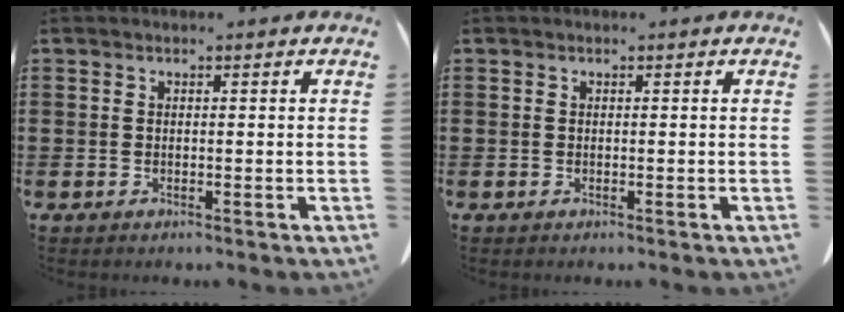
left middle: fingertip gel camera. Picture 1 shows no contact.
{"total": 0.0}